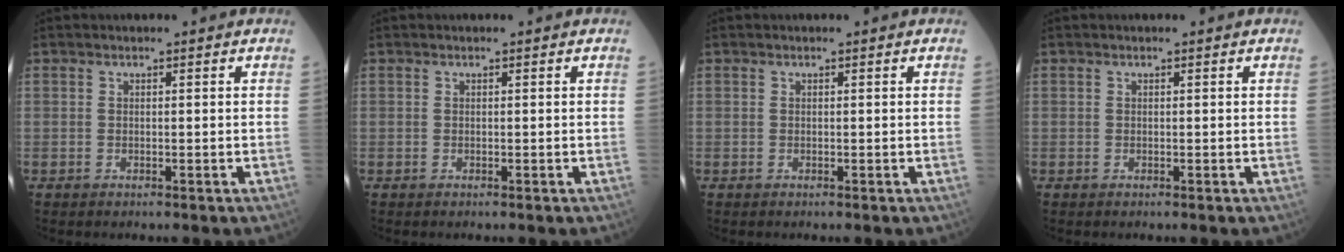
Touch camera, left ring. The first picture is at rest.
{"total": 0.0}
{"total": 0.0}
{"total": 0.0}